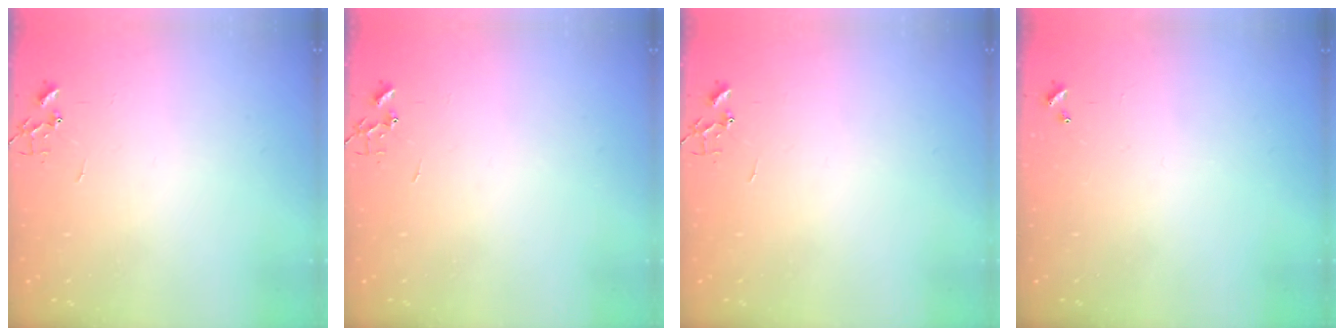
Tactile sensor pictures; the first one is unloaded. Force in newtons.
{"total": 0.0}
{"total": 0.0}
{"total": 0.0}